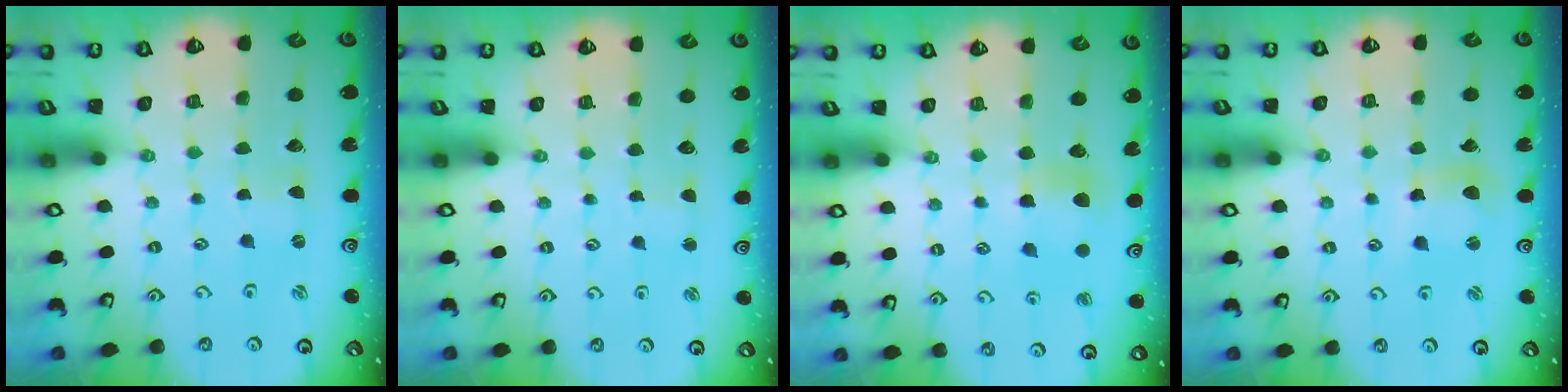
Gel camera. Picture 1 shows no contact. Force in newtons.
{"total": 1.4, "press": 1.4, "slide": 0.2}
{"total": 7.3, "press": 7.3, "slide": 0.6}
{"total": 7.1, "press": 7.0, "slide": 1.0}